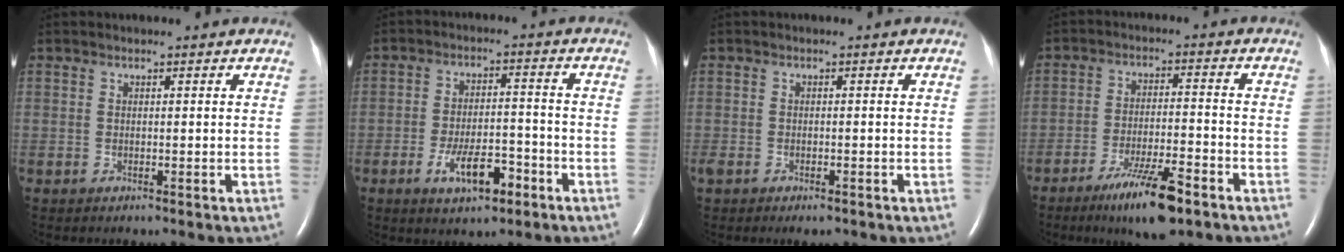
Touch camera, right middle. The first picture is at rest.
{"total": 7.5, "force": [-3.9, 2.7, 5.8], "torque": [-0.104, 0.001, -0.062]}
{"total": 2.3, "force": [-1.5, 0.9, 1.5], "torque": [-0.028, -0.005, -0.019]}
{"total": 9.8, "force": [-6.4, 1.4, 7.4], "torque": [-0.135, -0.017, -0.106]}